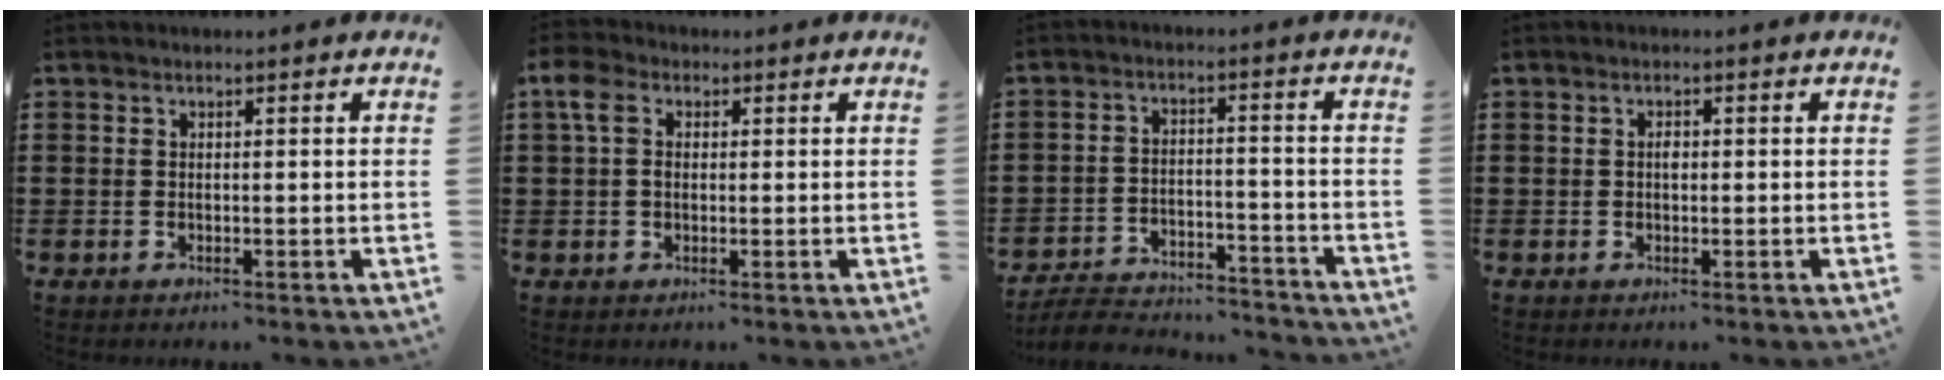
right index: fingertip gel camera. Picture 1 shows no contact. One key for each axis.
{"total": 3.7, "fx": 0.6, "fy": 2.8, "fz": 2.4, "tx": -0.062, "ty": 0.010, "tz": 0.005}
{"total": 5.6, "fx": -5.4, "fy": 1.1, "fz": 1.2, "tx": -0.031, "ty": 0.007, "tz": -0.109}
{"total": 1.1, "fx": 0.0, "fy": 0.6, "fz": 0.9, "tx": -0.019, "ty": 0.001, "tz": 0.000}